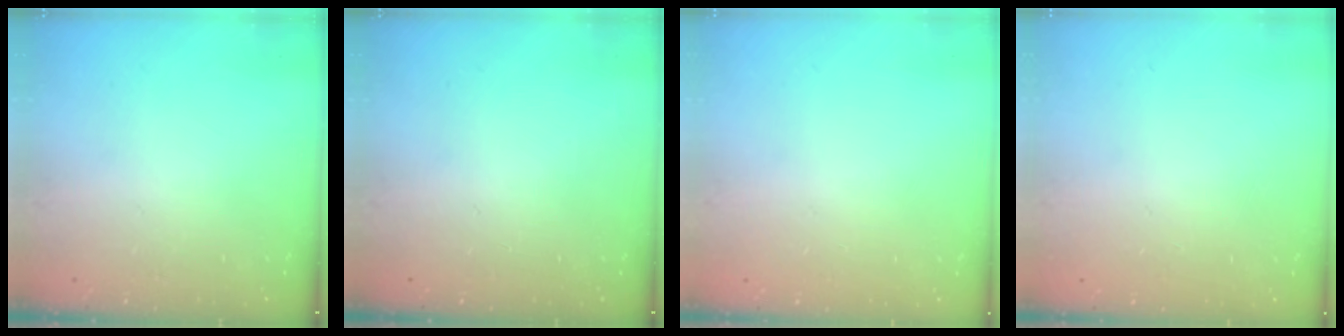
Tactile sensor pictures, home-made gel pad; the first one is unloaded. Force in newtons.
{"total": 0.0}
{"total": 0.0}
{"total": 0.0}